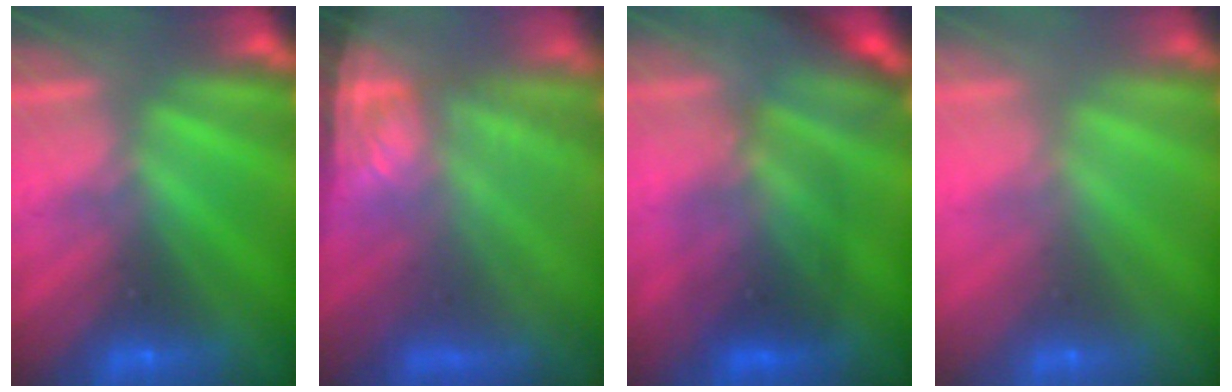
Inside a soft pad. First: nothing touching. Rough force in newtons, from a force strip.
{"total": 7.5}
{"total": 2.6}
{"total": 2.3}